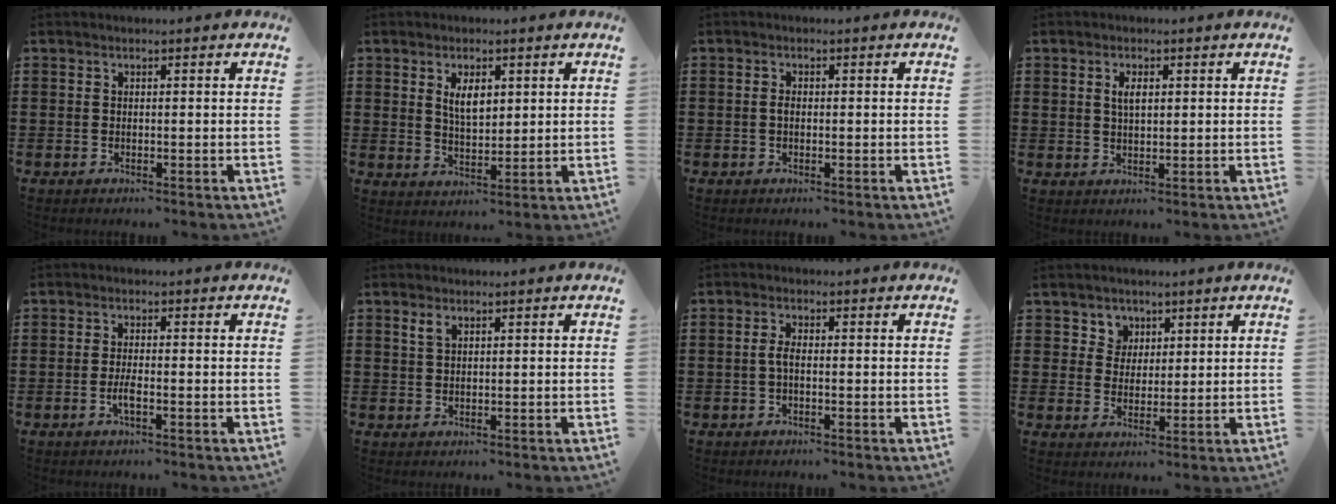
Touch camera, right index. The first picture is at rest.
{"total": 4.4, "force": [1.8, 2.0, 3.5], "torque": [-0.067, 0.004, 0.028]}
{"total": 1.2, "force": [-0.1, 0.7, 0.9], "torque": [-0.020, 0.003, -0.002]}
{"total": 2.7, "force": [0.9, 1.3, 2.2], "torque": [-0.046, 0.005, 0.014]}
{"total": 2.4, "force": [-1.0, 0.2, 2.2], "torque": [-0.046, -0.005, -0.019]}
{"total": 1.5, "force": [1.0, 0.7, 0.9], "torque": [-0.020, 0.002, 0.018]}
{"total": 2.1, "force": [-0.3, 0.7, 1.9], "torque": [-0.044, -0.001, -0.009]}
{"total": 3.7, "force": [2.0, 3.1, 0.0], "torque": [-0.021, 0.012, 0.037]}